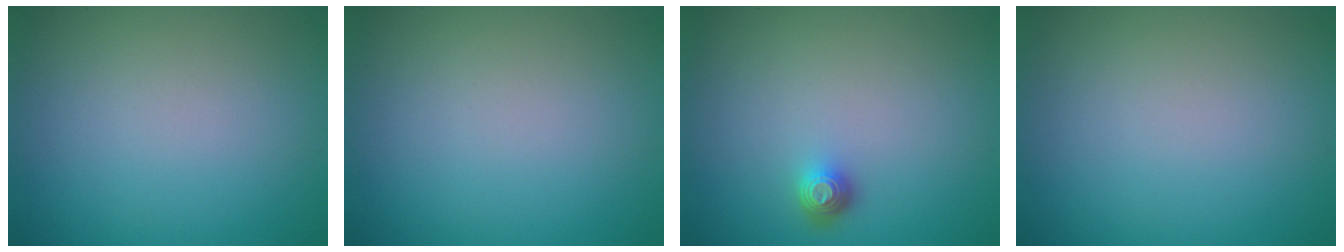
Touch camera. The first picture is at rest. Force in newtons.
{"total": 0.0}
{"total": 1.4, "press": 1.1, "slide": 0.9}
{"total": 0.0}